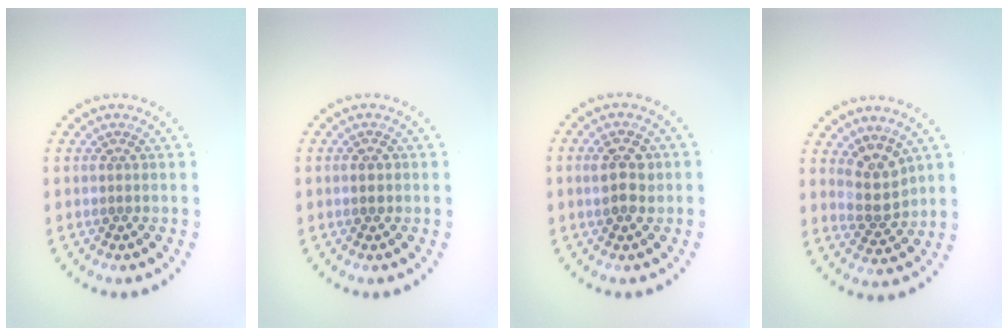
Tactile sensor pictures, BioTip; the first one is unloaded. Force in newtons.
{"total": 1.3, "press": 1.3, "slide": 0.2}
{"total": 2.8, "press": 2.8, "slide": 0.3}
{"total": 2.8, "press": 2.6, "slide": 1.2}